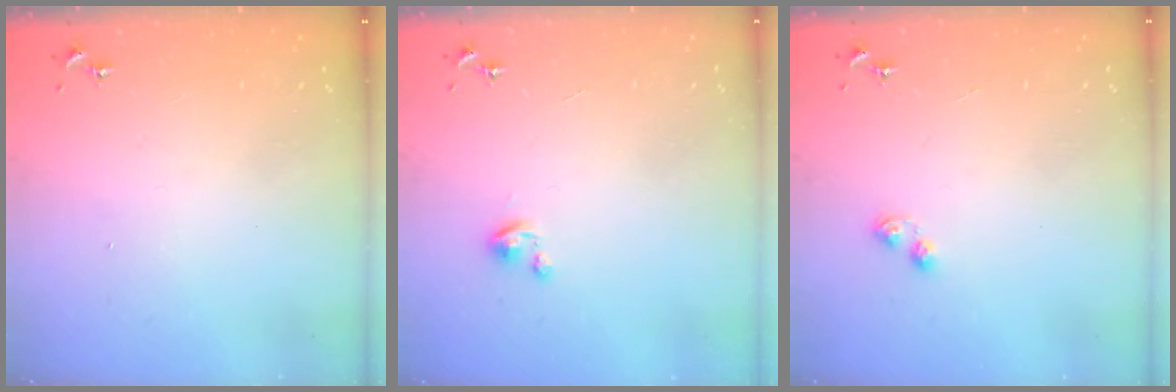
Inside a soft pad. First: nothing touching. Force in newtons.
{"total": 2.3, "press": 2.2, "slide": 0.2}
{"total": 3.6, "press": 3.5, "slide": 0.4}